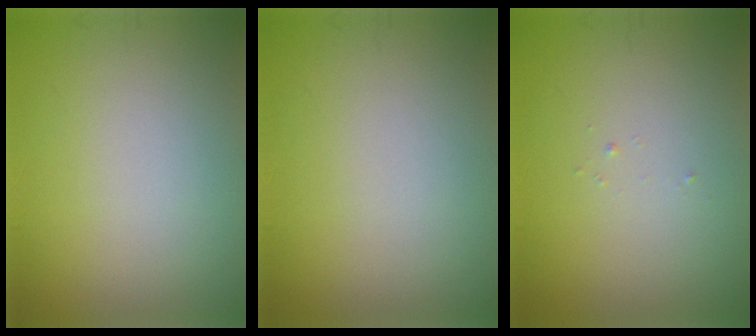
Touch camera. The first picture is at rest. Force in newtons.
{"total": 0.0}
{"total": 0.0}